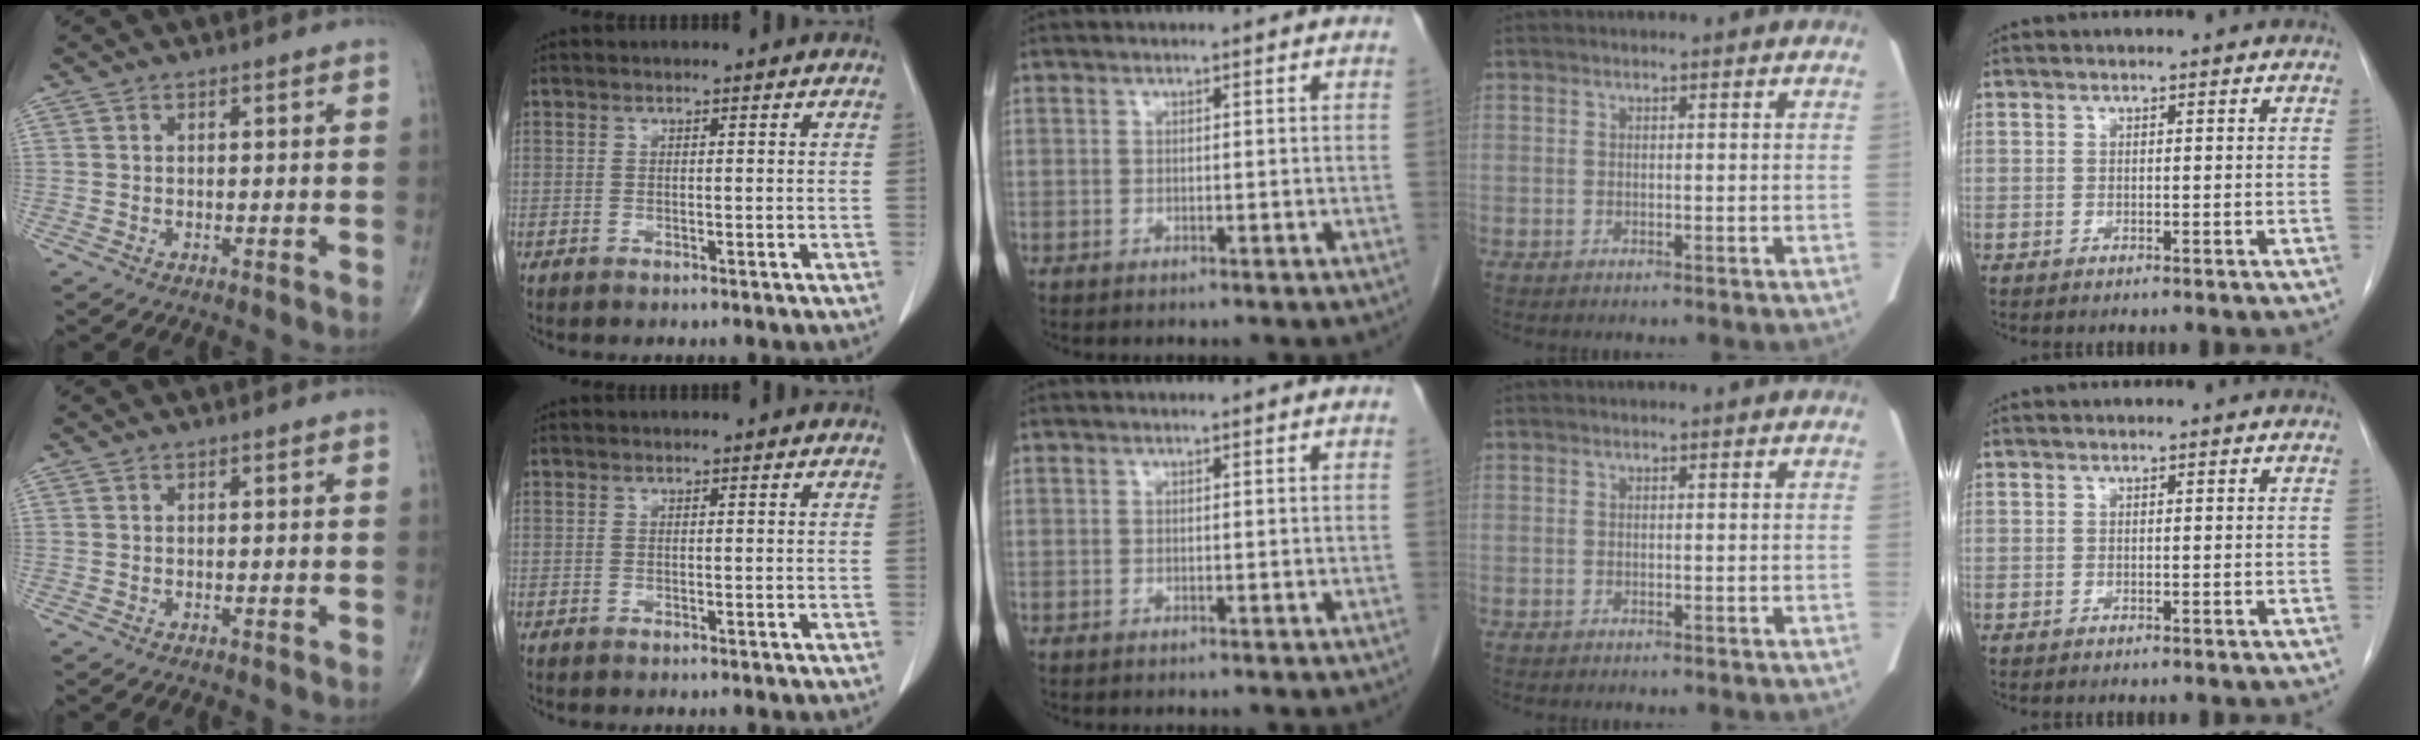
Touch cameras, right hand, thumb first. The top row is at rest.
{}